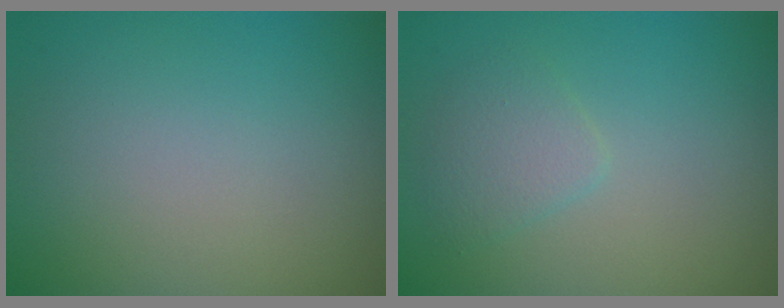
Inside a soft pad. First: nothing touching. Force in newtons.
{"total": 1.9, "press": 1.9, "slide": 0.1}